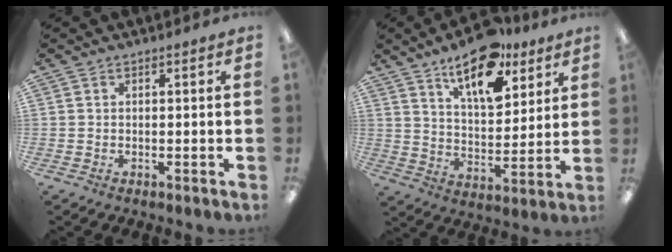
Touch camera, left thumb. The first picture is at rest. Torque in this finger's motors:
{"motor_torque": [0.05, 0.51, 1.07, -1.70, 0.12]}